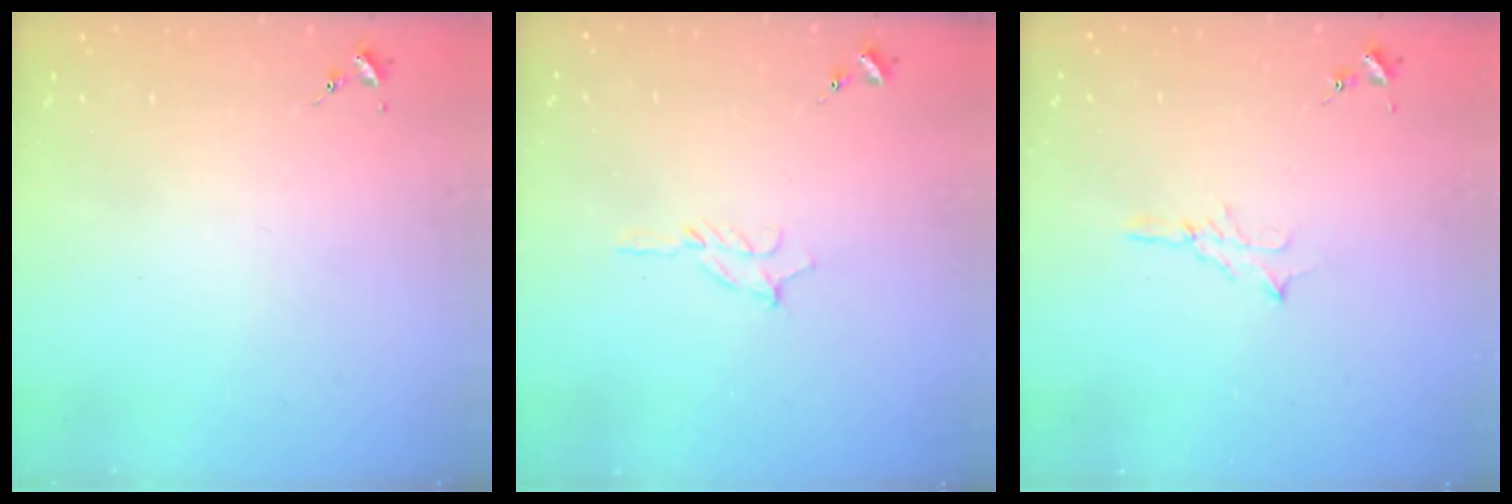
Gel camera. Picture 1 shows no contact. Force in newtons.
{"total": 5.0, "press": 5.0, "slide": 0.6}
{"total": 4.7, "press": 4.7, "slide": 0.5}